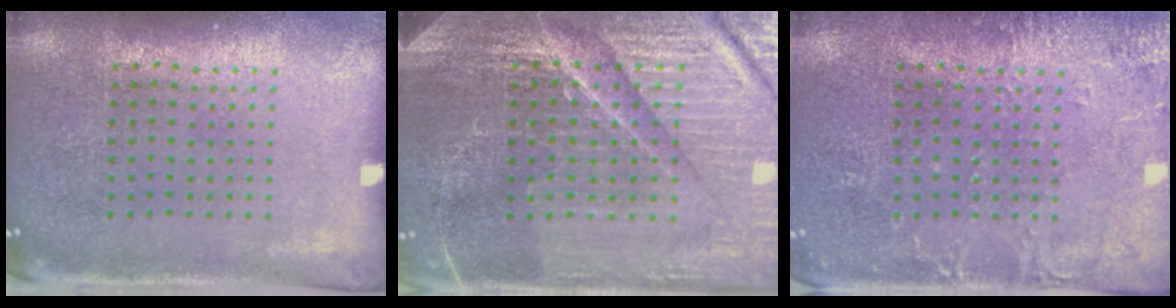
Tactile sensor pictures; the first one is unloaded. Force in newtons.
{"total": 5.5, "press": 5.1, "slide": 2.1}
{"total": 2.8, "press": 2.8, "slide": 0.4}